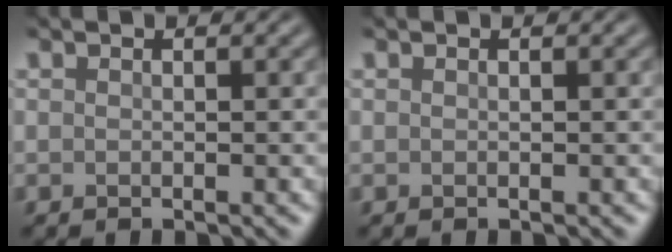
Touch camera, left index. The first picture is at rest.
{"total": 0.0}